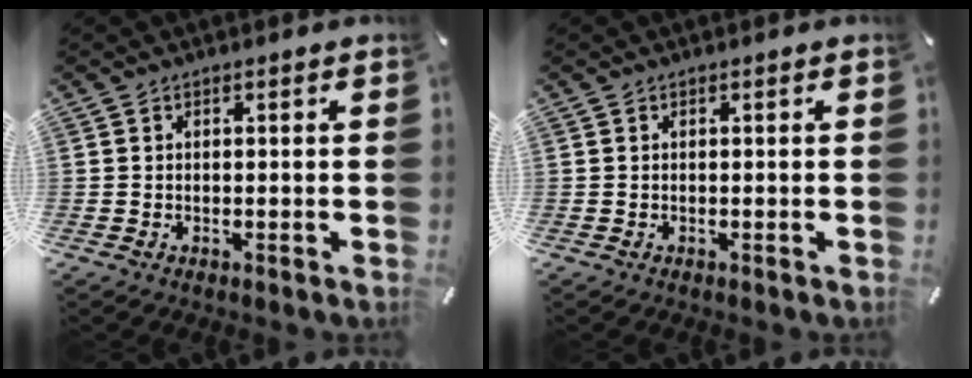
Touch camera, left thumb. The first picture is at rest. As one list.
[{"total": 0.0}]